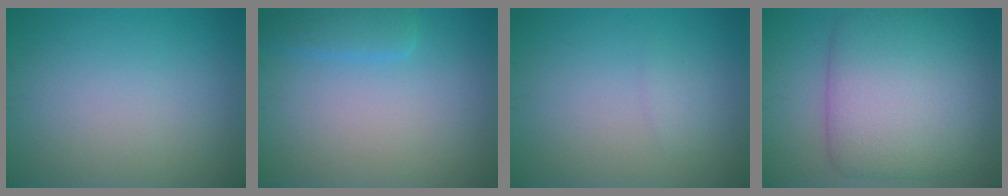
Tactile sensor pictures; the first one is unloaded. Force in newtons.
{"total": 2.0, "press": 1.9, "slide": 0.3}
{"total": 0.8, "press": 0.8, "slide": 0.1}
{"total": 9.8, "press": 9.8, "slide": 0.3}